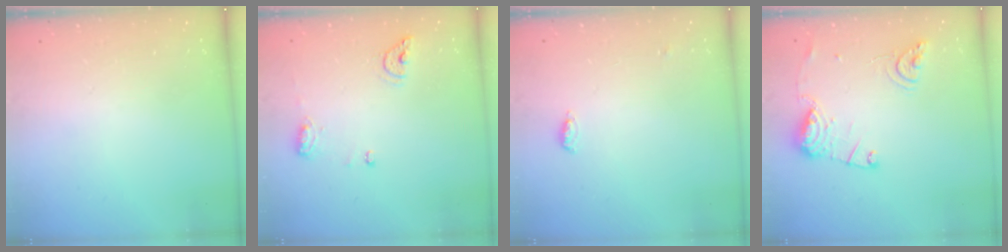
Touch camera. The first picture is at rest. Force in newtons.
{"total": 7.9, "press": 7.8, "slide": 1.1}
{"total": 4.0, "press": 3.8, "slide": 1.1}
{"total": 12.9, "press": 12.8, "slide": 1.5}